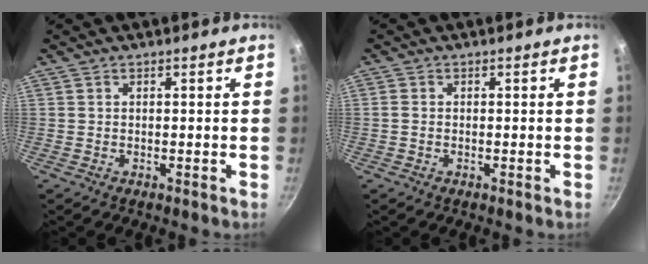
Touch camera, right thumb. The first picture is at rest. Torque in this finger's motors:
{"motor_torque": [-0.31, -0.32, 0.09, 0.41, -0.03]}